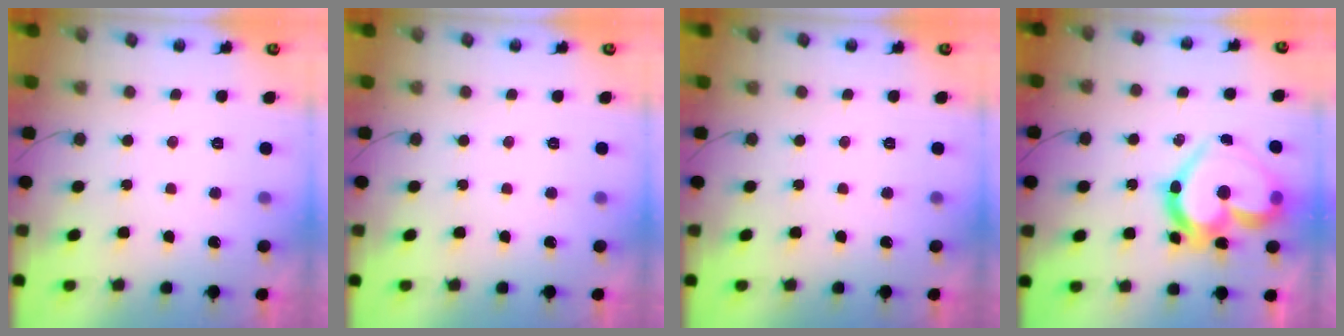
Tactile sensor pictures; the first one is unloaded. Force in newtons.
{"total": 0.0}
{"total": 0.0}
{"total": 21.0, "press": 21.0, "slide": 1.7}